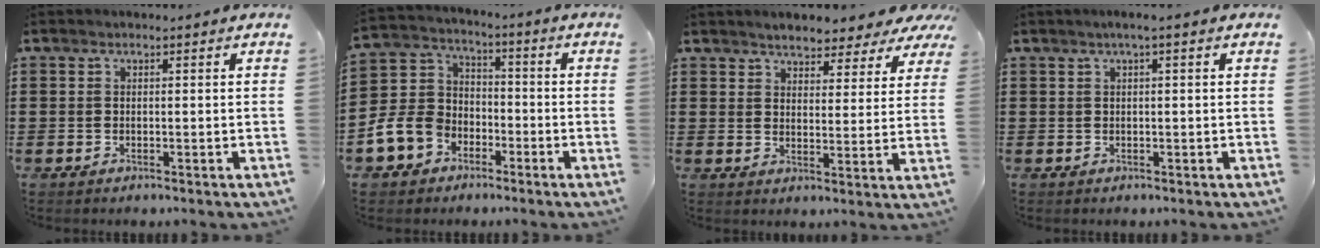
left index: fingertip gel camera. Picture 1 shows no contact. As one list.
[{"total": 8.5, "force": [-4.5, 6.4, 3.1], "torque": [-0.097, 0.023, -0.093]}, {"total": 3.7, "force": [3.6, 0.8, 0.6], "torque": [-0.024, -0.019, 0.058]}, {"total": 1.3, "force": [0.1, -0.1, 1.3], "torque": [-0.022, -0.003, 0.001]}]